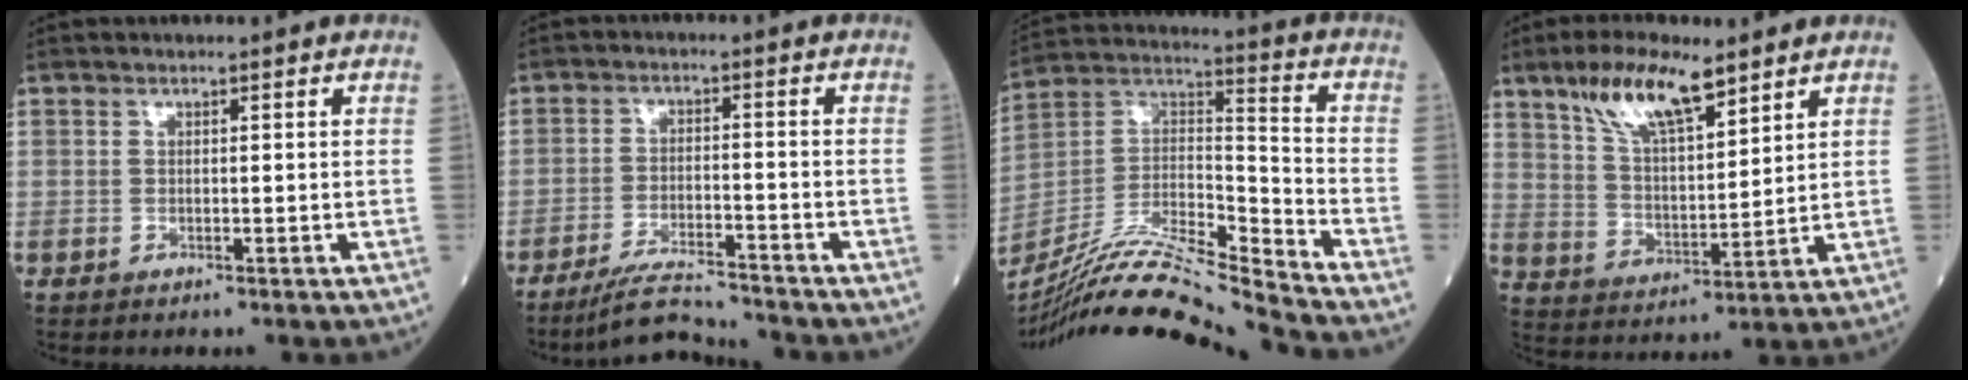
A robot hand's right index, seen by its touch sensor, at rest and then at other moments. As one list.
[{"total": 7.0, "force": [-6.7, 0.0, 2.0], "torque": [-0.039, -0.012, -0.121]}, {"total": 20.4, "force": [-18.7, -1.2, 8.0], "torque": [-0.170, 0.010, -0.338]}, {"total": 11.1, "force": [7.5, 2.8, 7.6], "torque": [-0.148, 0.008, 0.143]}]